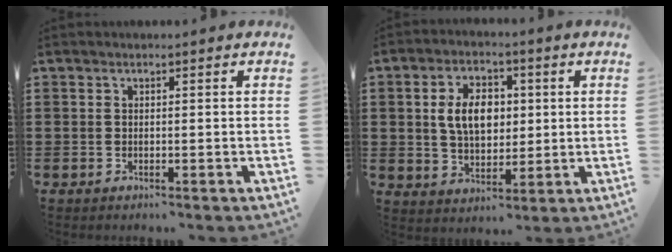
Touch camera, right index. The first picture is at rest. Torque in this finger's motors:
{"motor_torque": [0.88, 0.32, 0.30, 0.14]}